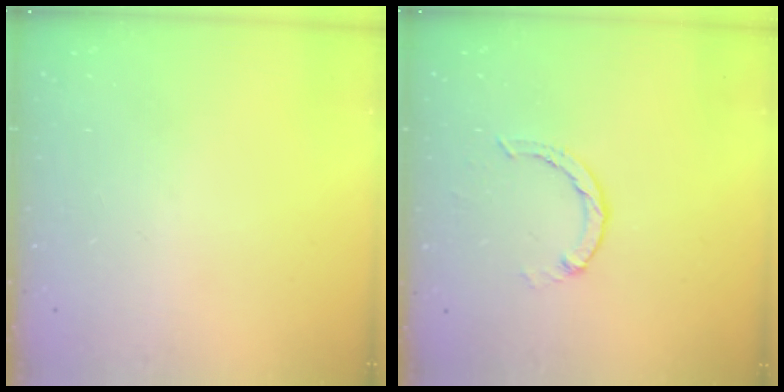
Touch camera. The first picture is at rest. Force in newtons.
{"total": 1.8, "press": 1.8, "slide": 0.2}